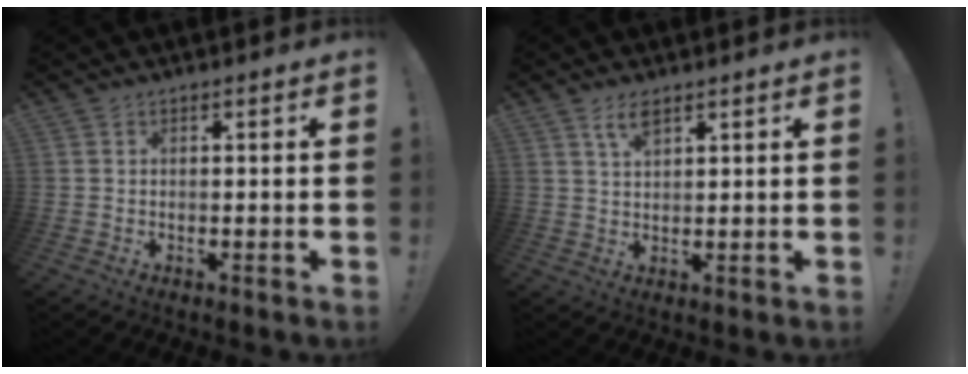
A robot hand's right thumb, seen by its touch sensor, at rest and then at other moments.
{"total": 4.4, "force": [2.9, 1.5, 3.1], "torque": [-0.050, -0.011, 0.049]}